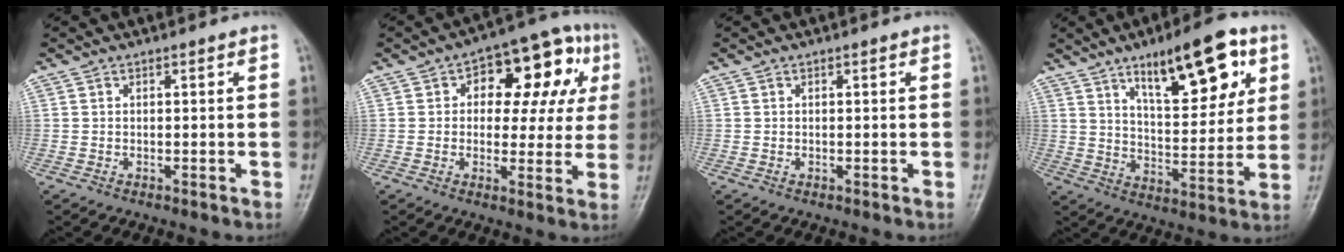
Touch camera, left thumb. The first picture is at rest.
{"total": 16.1, "force": [4.5, 9.3, 12.4], "torque": [-0.100, 0.028, 0.053]}
{"total": 0.0}
{"total": 17.5, "force": [9.0, 6.5, 13.6], "torque": [-0.164, -0.038, 0.141]}